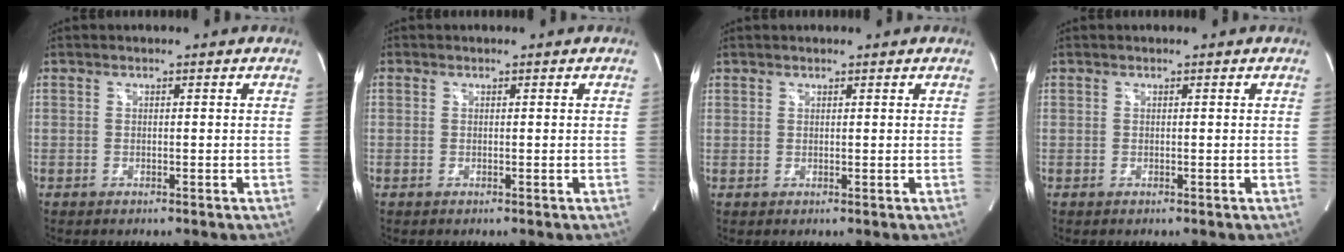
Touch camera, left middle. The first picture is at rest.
{"total": 0.0}
{"total": 0.9, "force": [0.6, 0.6, 0.0], "torque": [0.004, 0.003, 0.009]}
{"total": 0.0}